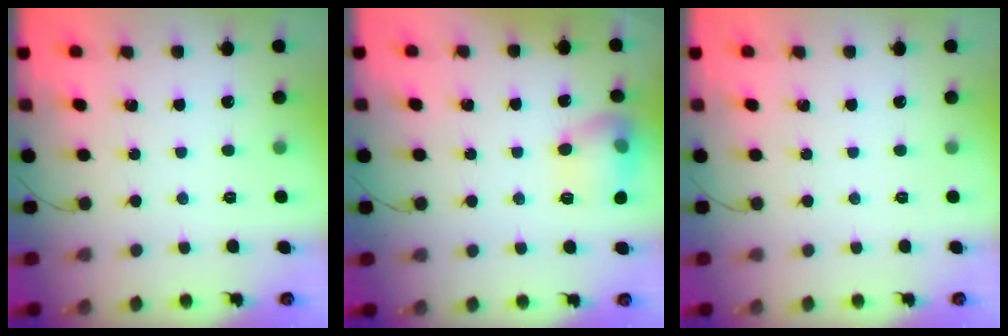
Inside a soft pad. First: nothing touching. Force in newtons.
{"total": 12.6, "press": 12.6, "slide": 1.0}
{"total": 0.0}